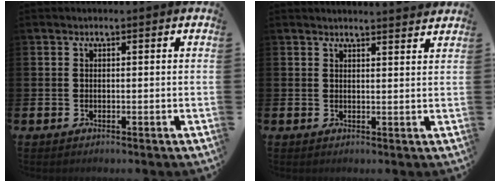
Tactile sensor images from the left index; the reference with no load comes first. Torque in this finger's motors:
{"motor_torque": [0.70, -1.44, 0.00, 0.07]}